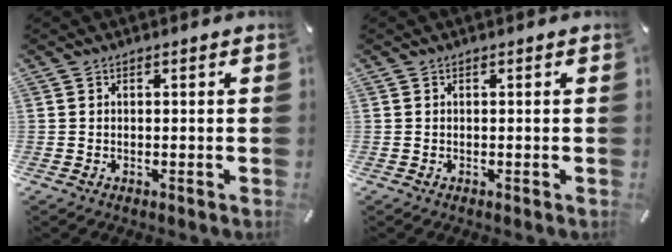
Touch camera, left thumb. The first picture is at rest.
{"total": 0.0}